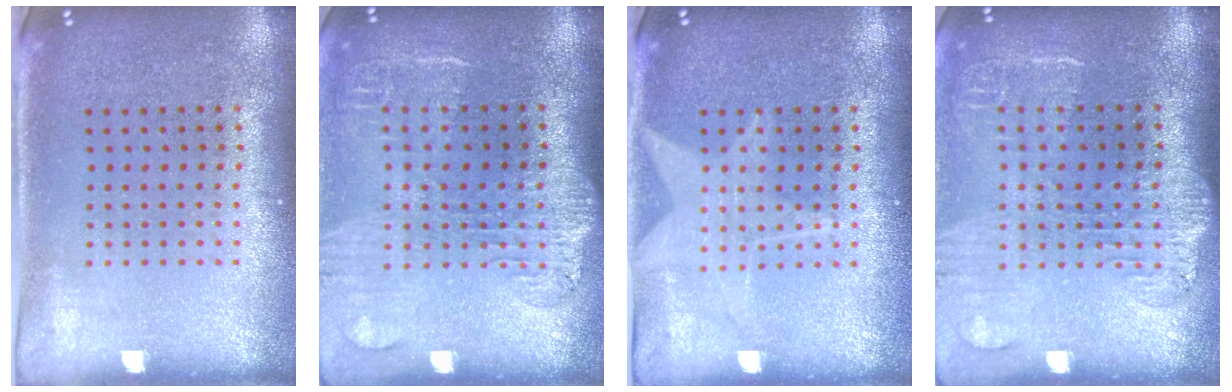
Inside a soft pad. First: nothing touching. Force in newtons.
{"total": 1.9, "press": 1.6, "slide": 1.0}
{"total": 1.8, "press": 1.8, "slide": 0.3}
{"total": 1.7, "press": 1.5, "slide": 0.8}